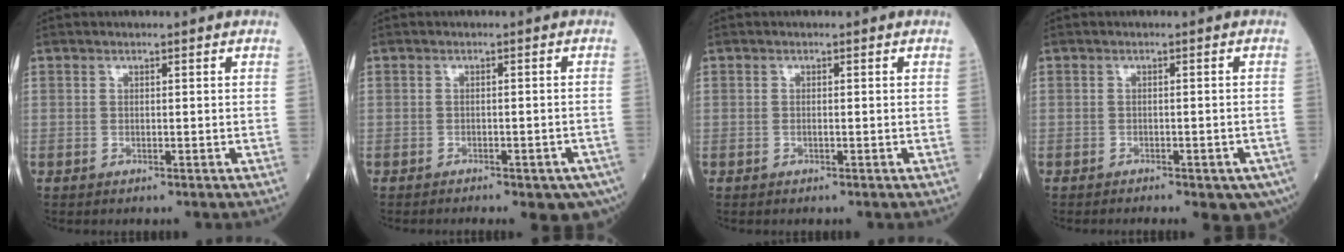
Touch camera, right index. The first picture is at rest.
{"total": 9.6, "force": [-6.8, 2.9, 6.0], "torque": [-0.066, -0.005, -0.082]}
{"total": 0.5, "force": [-0.1, 0.1, 0.5], "torque": [-0.012, -0.001, -0.001]}
{"total": 9.1, "force": [-6.3, 2.8, 5.9], "torque": [-0.069, -0.008, -0.077]}